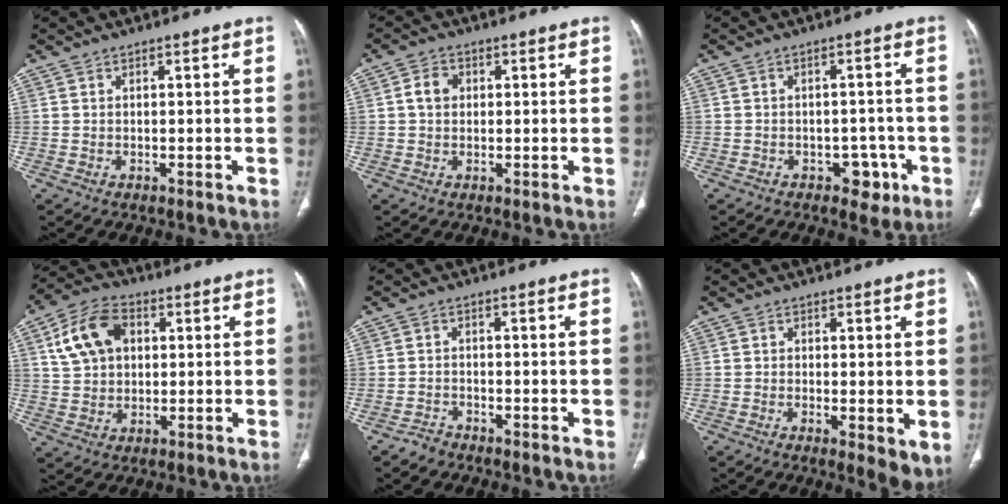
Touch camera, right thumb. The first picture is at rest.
{"total": 3.5, "force": [0.5, 2.8, 2.0], "torque": [-0.030, 0.009, 0.007]}
{"total": 4.9, "force": [-2.4, 3.4, 2.5], "torque": [-0.008, 0.019, -0.028]}
{"total": 11.5, "force": [3.4, 8.0, 7.5], "torque": [-0.127, 0.011, 0.059]}
{"total": 1.7, "force": [-1.6, 0.6, 0.0], "torque": [0.000, 0.003, -0.031]}
{"total": 5.4, "force": [-0.8, 1.8, 5.1], "torque": [-0.079, -0.018, -0.012]}